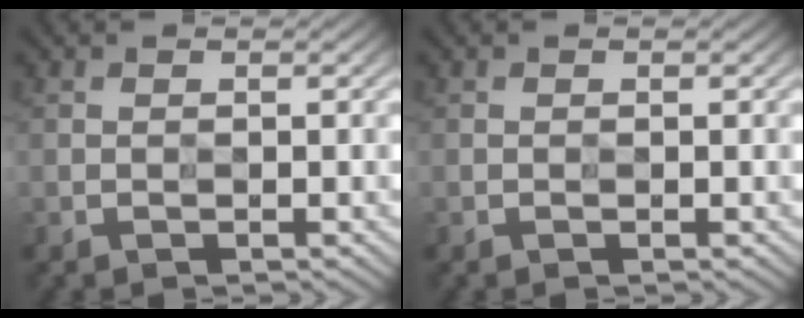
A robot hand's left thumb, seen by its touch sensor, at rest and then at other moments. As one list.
[{"total": 0.0}]